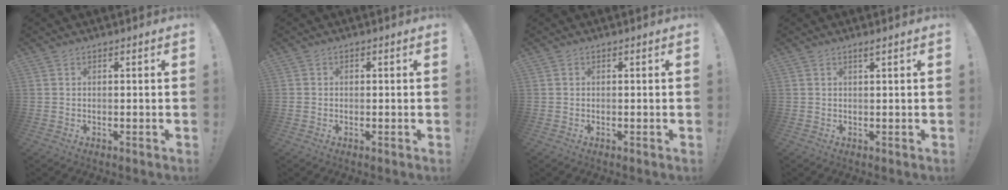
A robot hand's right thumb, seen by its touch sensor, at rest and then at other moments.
{"total": 0.7, "force": [0.0, 0.7, 0.1], "torque": [-0.010, 0.004, 0.001]}
{"total": 0.0}
{"total": 1.1, "force": [0.7, -0.2, 0.9], "torque": [-0.015, -0.002, 0.011]}